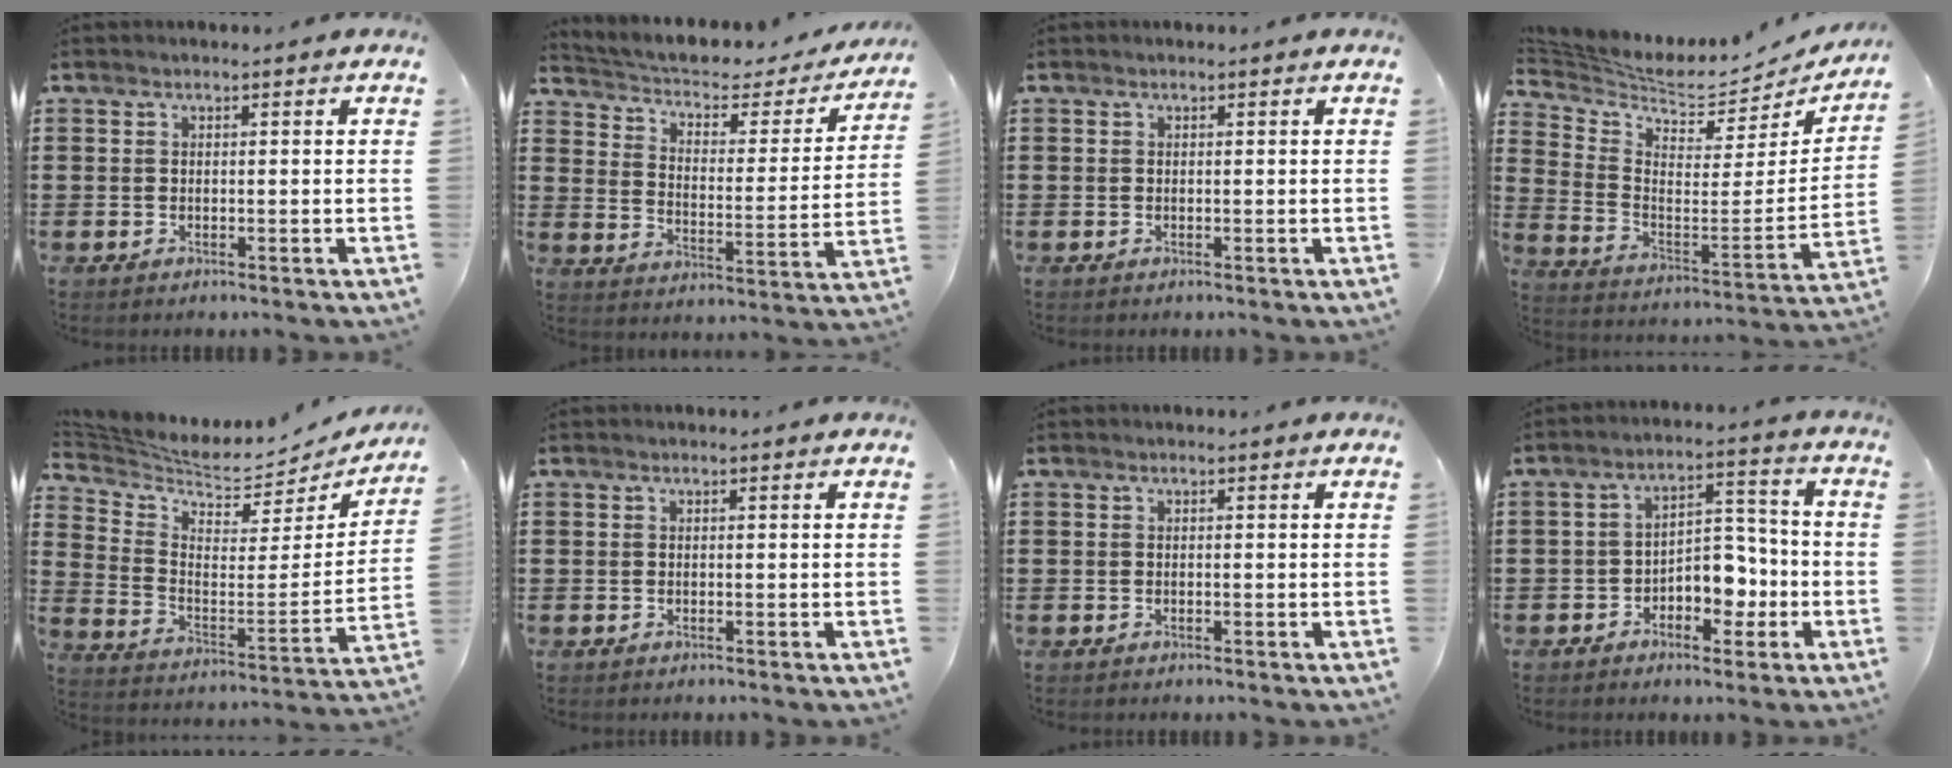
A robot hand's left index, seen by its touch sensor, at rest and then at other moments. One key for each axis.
{"total": 3.3, "fx": 2.3, "fy": 1.4, "fz": 1.7, "tx": -0.051, "ty": -0.021, "tz": 0.031}
{"total": 0.0}
{"total": 5.1, "fx": 4.9, "fy": 1.2, "fz": 1.1, "tx": -0.055, "ty": -0.059, "tz": 0.079}
{"total": 4.4, "fx": 4.2, "fy": 0.9, "fz": 1.0, "tx": -0.051, "ty": -0.048, "tz": 0.065}
{"total": 0.0}
{"total": 0.0}
{"total": 5.8, "fx": -2.5, "fy": 3.8, "fz": 3.6, "tx": -0.059, "ty": 0.011, "tz": -0.050}